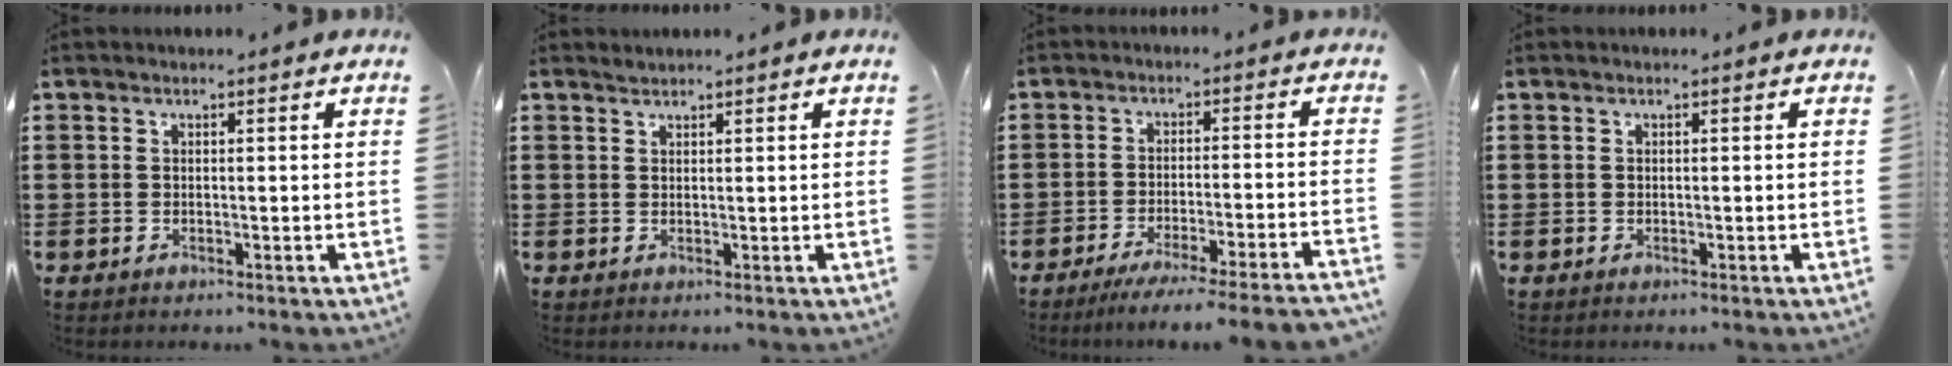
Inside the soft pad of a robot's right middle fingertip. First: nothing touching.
{"total": 0.7, "force": [0.7, 0.1, -0.1], "torque": [-0.001, 0.000, 0.015]}
{"total": 4.7, "force": [-4.2, -0.6, 2.1], "torque": [-0.033, -0.014, -0.080]}
{"total": 0.0}